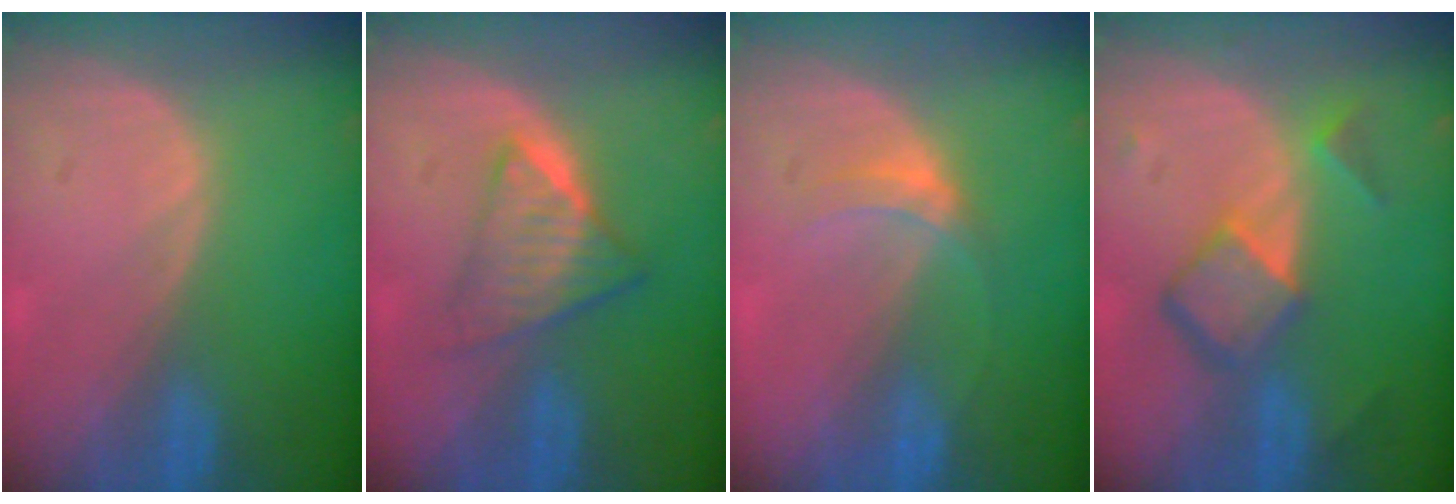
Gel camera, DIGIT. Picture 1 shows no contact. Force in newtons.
{"total": 6.4, "press": 5.6, "slide": 3.1}
{"total": 3.2, "press": 2.8, "slide": 1.6}
{"total": 6.9, "press": 5.9, "slide": 3.5}